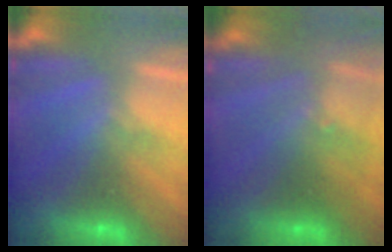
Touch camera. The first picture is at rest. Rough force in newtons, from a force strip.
{"total": 3.0}